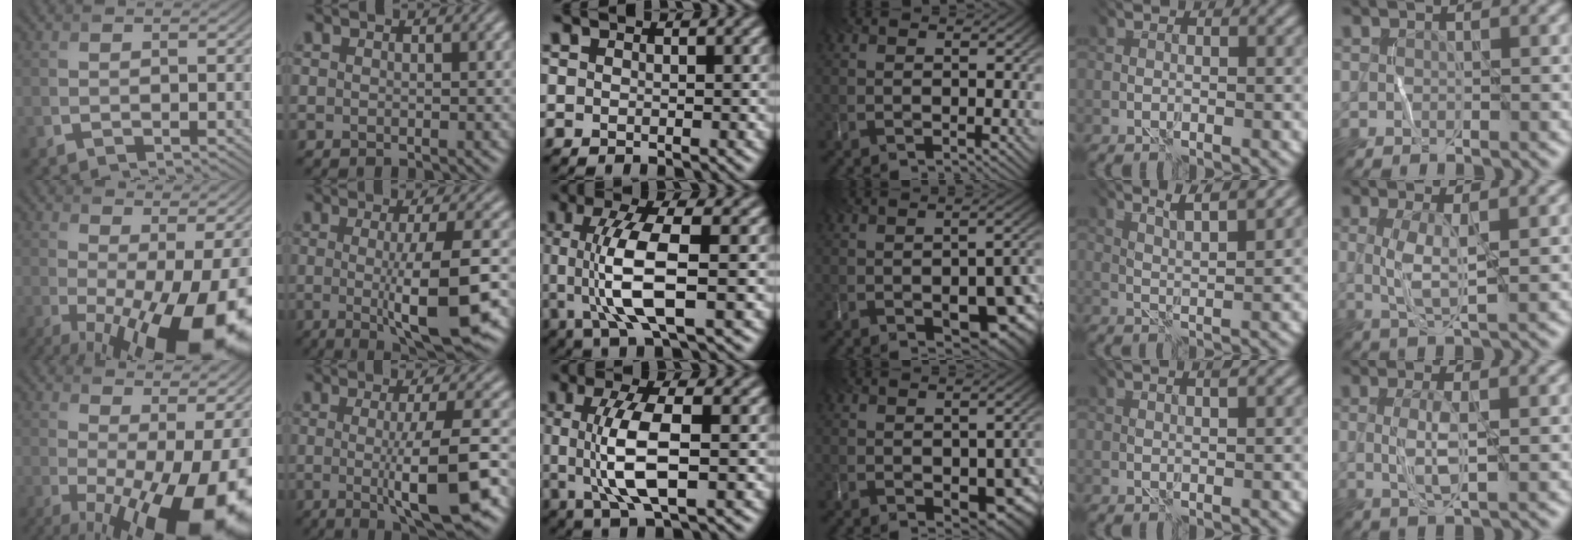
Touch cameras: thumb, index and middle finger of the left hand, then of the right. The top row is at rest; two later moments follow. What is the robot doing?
{"motion": "wrap", "object": "string"}